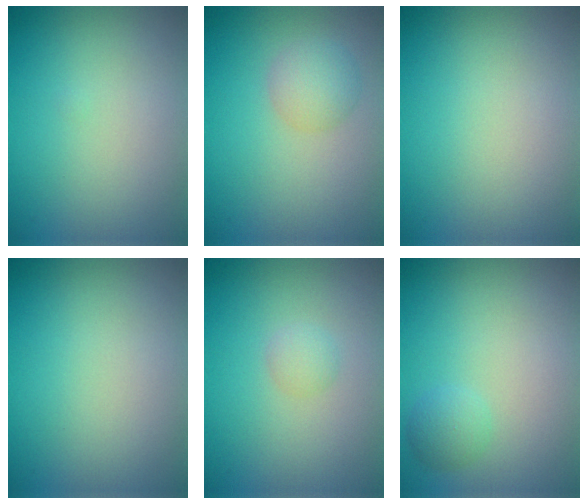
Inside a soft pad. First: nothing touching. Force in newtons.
{"total": 2.5, "press": 2.5, "slide": 0.0}
{"total": 0.0}
{"total": 0.0}
{"total": 1.1, "press": 1.1, "slide": 0.0}
{"total": 1.5, "press": 1.5, "slide": 0.1}